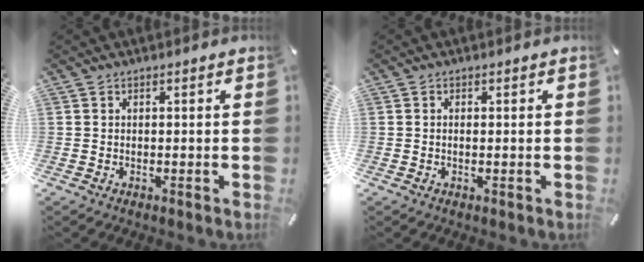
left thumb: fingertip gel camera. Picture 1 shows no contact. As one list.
[{"total": 0.6, "force": [-0.1, 0.2, 0.6], "torque": [-0.012, -0.001, -0.001]}]